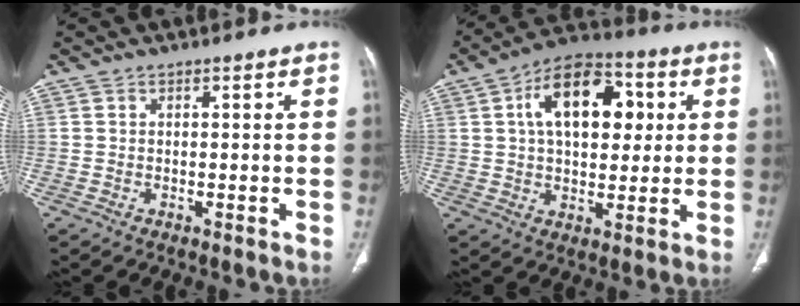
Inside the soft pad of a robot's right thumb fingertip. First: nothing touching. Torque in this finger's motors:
{"motor_torque": [1.26, 3.75, 1.23, -0.17, 0.13]}